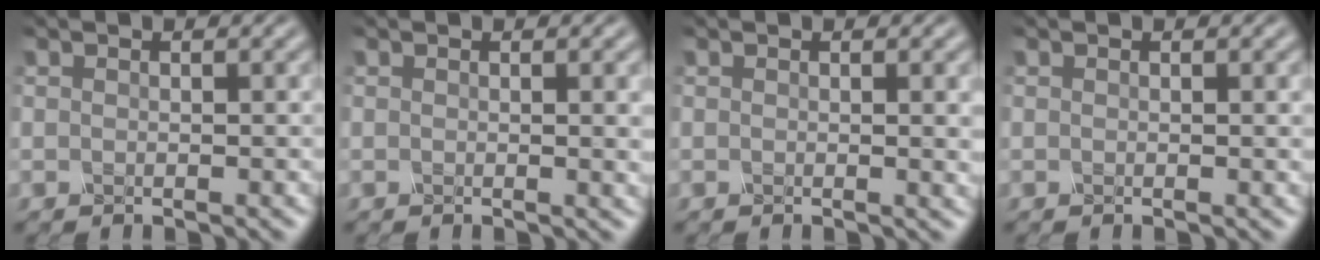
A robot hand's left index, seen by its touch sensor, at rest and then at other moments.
{"total": 2.3, "force": [0.3, 0.8, 2.2], "torque": [-0.016, 0.001, 0.002]}
{"total": 2.5, "force": [0.3, 0.9, 2.3], "torque": [-0.017, 0.001, 0.002]}
{"total": 0.8, "force": [0.1, 0.3, 0.8], "torque": [-0.004, 0.002, 0.000]}